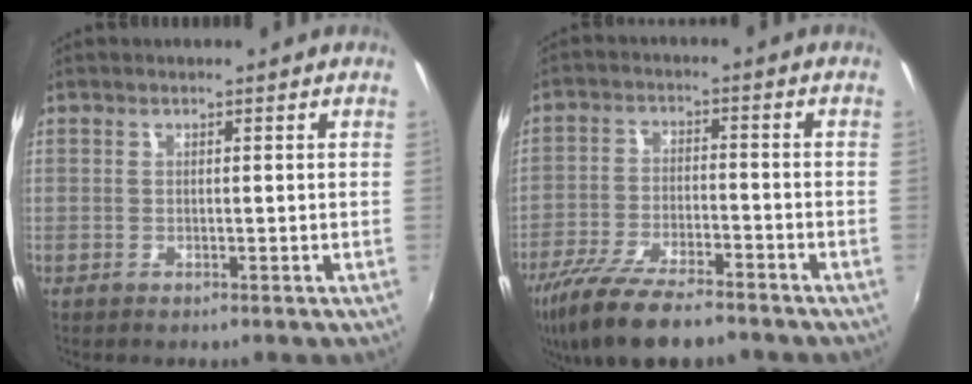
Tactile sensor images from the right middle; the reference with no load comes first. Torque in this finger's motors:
{"motor_torque": [1.25, -0.89, 0.67, 0.19]}